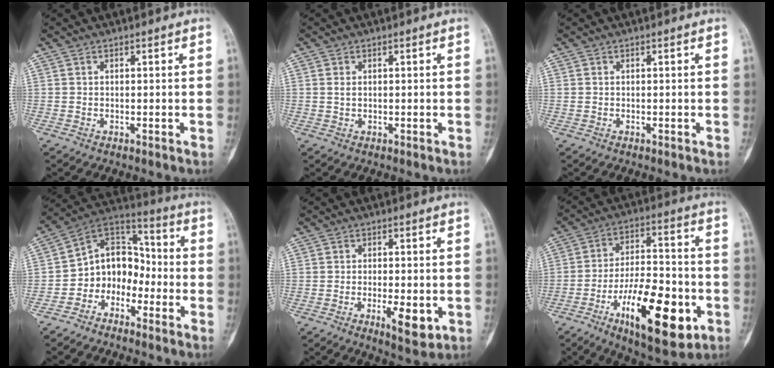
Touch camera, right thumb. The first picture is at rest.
{"total": 1.1, "force": [0.4, 0.7, 0.8], "torque": [-0.015, 0.001, 0.012]}
{"total": 0.0}
{"total": 10.4, "force": [-4.0, 8.4, 4.7], "torque": [-0.038, 0.081, -0.091]}
{"total": 6.4, "force": [-2.0, 2.2, 5.6], "torque": [-0.080, -0.007, -0.026]}
{"total": 20.5, "force": [-7.9, 8.0, 17.1], "torque": [-0.257, 0.030, -0.120]}